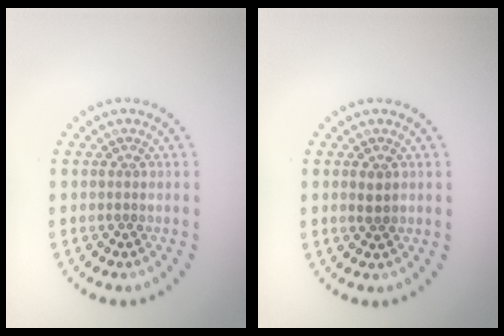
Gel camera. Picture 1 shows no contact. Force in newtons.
{"total": 1.2, "press": 1.2, "slide": 0.2}